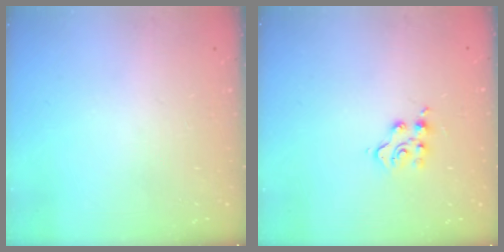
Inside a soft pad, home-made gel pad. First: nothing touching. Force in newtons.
{"total": 4.4, "press": 4.4, "slide": 0.3}